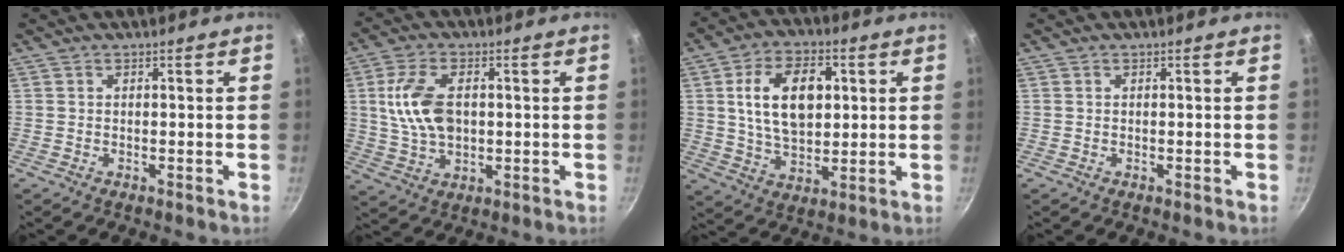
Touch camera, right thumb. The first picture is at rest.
{"total": 10.7, "force": [1.4, 6.5, 8.4], "torque": [-0.153, 0.000, 0.025]}
{"total": 14.4, "force": [2.8, 9.0, 10.9], "torque": [-0.160, -0.003, 0.048]}
{"total": 0.0}